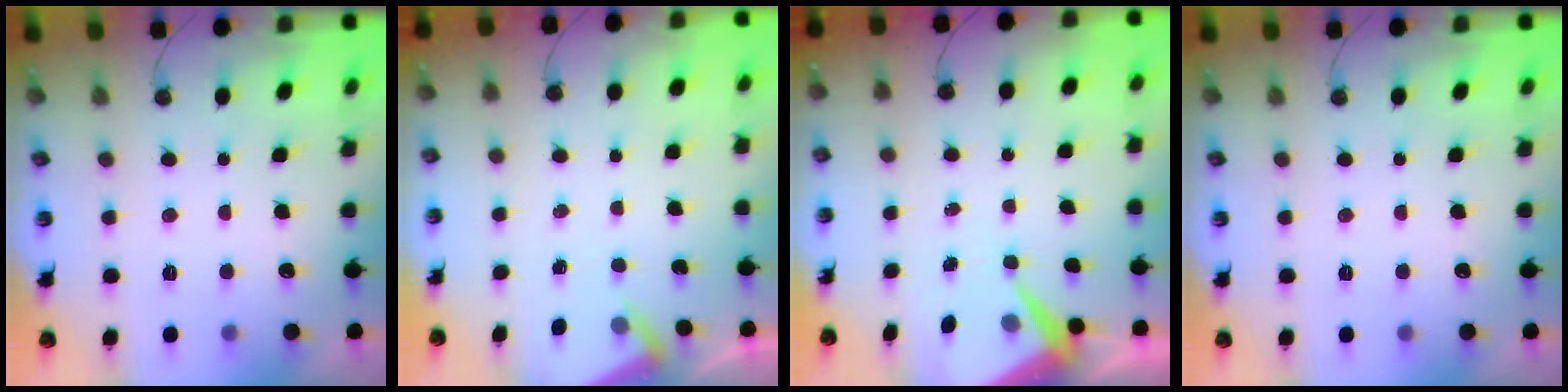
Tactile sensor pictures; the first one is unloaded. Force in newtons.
{"total": 3.0, "press": 3.0, "slide": 0.5}
{"total": 8.0, "press": 7.9, "slide": 1.1}
{"total": 0.0}